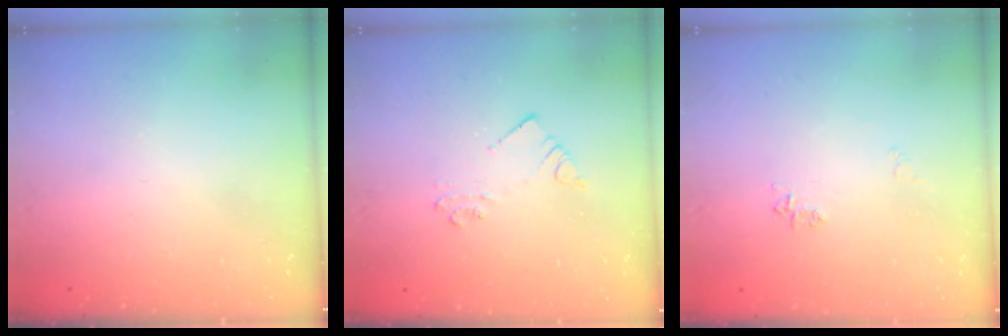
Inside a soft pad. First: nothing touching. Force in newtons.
{"total": 2.5, "press": 2.5, "slide": 0.2}
{"total": 4.2, "press": 4.1, "slide": 0.7}